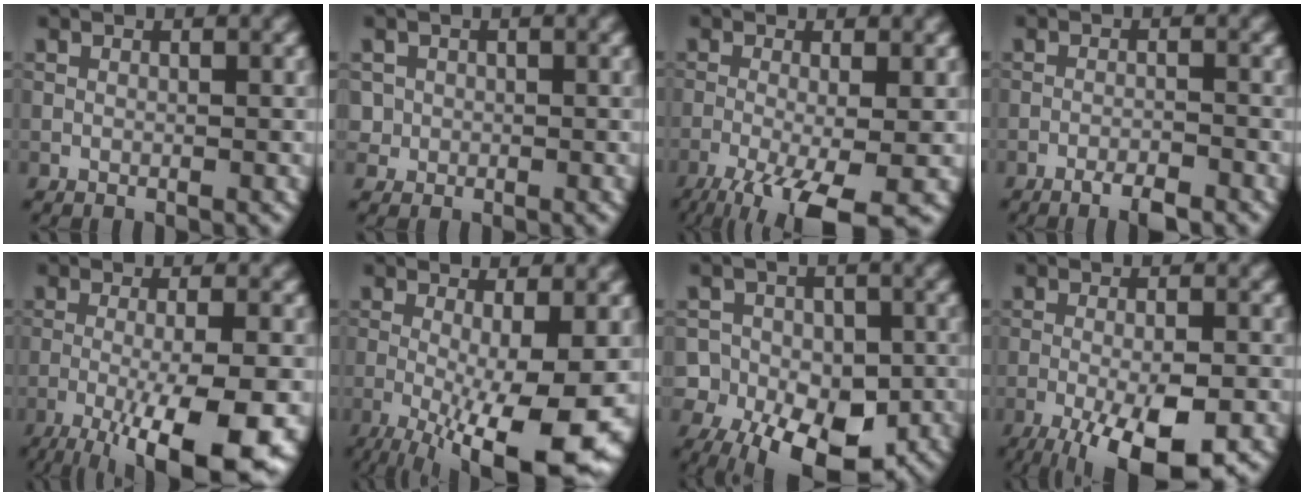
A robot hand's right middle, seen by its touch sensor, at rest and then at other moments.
{"total": 1.3, "force": [0.0, 1.3, 0.1], "torque": [0.012, -0.004, 0.002]}
{"total": 8.4, "force": [-4.4, 2.2, 6.8], "torque": [-0.119, -0.017, -0.074]}
{"total": 2.5, "force": [-1.9, 0.4, 1.6], "torque": [-0.029, 0.002, -0.037]}
{"total": 11.3, "force": [-5.1, 2.8, 9.7], "torque": [-0.154, -0.015, -0.078]}
{"total": 12.3, "force": [-3.5, 3.0, 11.4], "torque": [-0.167, -0.021, -0.046]}
{"total": 14.5, "force": [-7.7, 10.1, 7.0], "torque": [-0.100, -0.033, -0.126]}
{"total": 9.7, "force": [-5.1, 2.9, 7.8], "torque": [-0.136, -0.020, -0.080]}